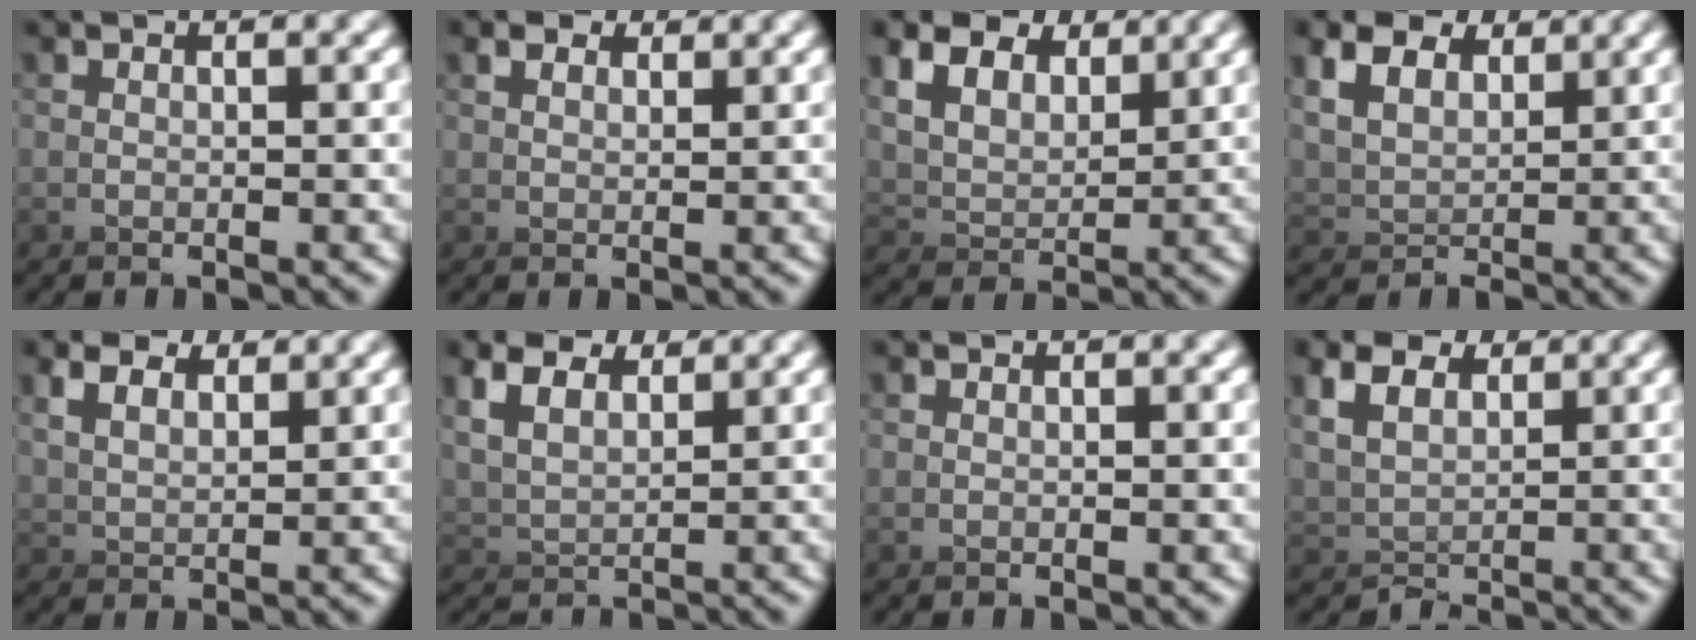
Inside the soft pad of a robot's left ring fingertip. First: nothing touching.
{"total": 1.2, "force": [0.7, -0.4, -0.9], "torque": [0.031, 0.007, 0.004]}
{"total": 5.0, "force": [3.5, -0.7, -3.5], "torque": [0.032, 0.027, 0.037]}
{"total": 3.3, "force": [2.5, 0.5, -2.1], "torque": [-0.005, 0.013, 0.023]}
{"total": 2.8, "force": [2.3, -0.5, -1.5], "torque": [0.001, 0.006, 0.030]}
{"total": 2.9, "force": [2.2, -0.2, -1.8], "torque": [-0.008, 0.007, 0.029]}
{"total": 0.0}
{"total": 1.9, "force": [1.1, 1.4, -0.7], "torque": [-0.012, 0.003, 0.007]}